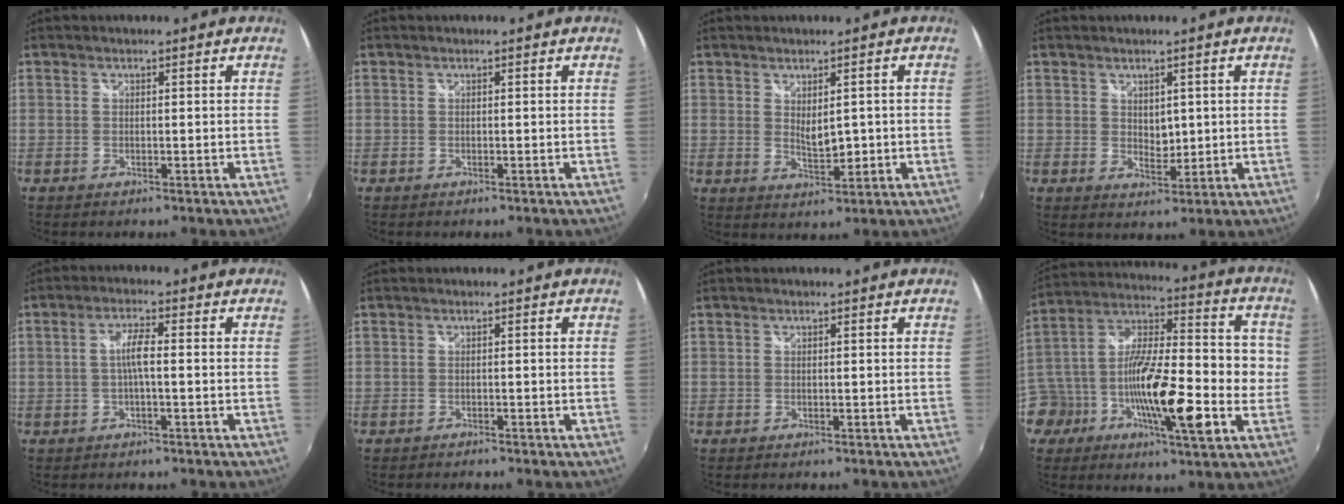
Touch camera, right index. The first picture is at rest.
{"total": 0.0}
{"total": 4.1, "force": [0.1, 2.1, 3.5], "torque": [-0.054, -0.007, 0.011]}
{"total": 3.1, "force": [0.9, 2.3, 1.8], "torque": [-0.025, -0.004, 0.019]}
{"total": 3.6, "force": [-0.4, 0.4, 3.5], "torque": [-0.068, 0.006, -0.005]}
{"total": 0.9, "force": [-0.8, 0.2, 0.2], "torque": [-0.007, -0.005, -0.014]}
{"total": 0.0}
{"total": 21.5, "force": [-3.9, 8.5, 19.3], "torque": [-0.360, 0.010, -0.076]}